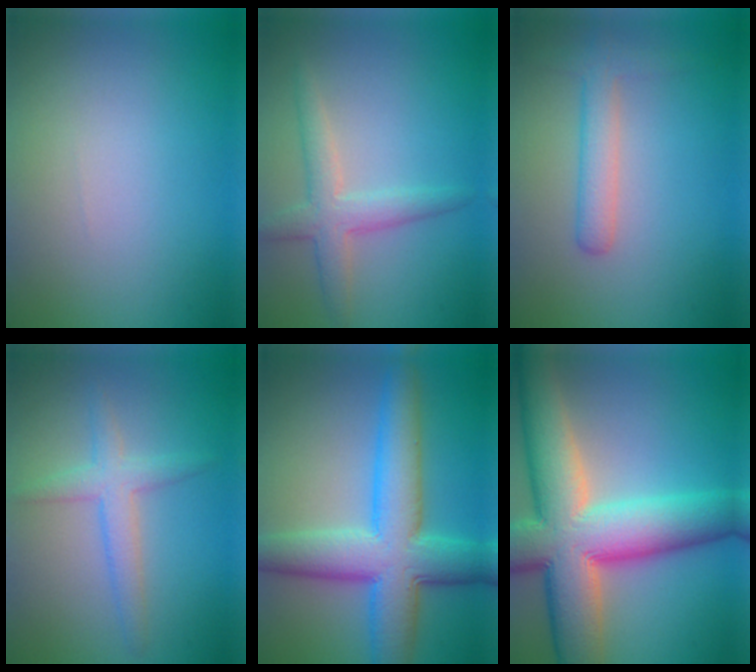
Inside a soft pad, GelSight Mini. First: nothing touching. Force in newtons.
{"total": 3.2, "press": 3.2, "slide": 0.2}
{"total": 2.7, "press": 2.7, "slide": 0.1}
{"total": 2.8, "press": 2.7, "slide": 0.2}
{"total": 8.9, "press": 8.9, "slide": 0.1}
{"total": 13.7, "press": 13.7, "slide": 0.8}